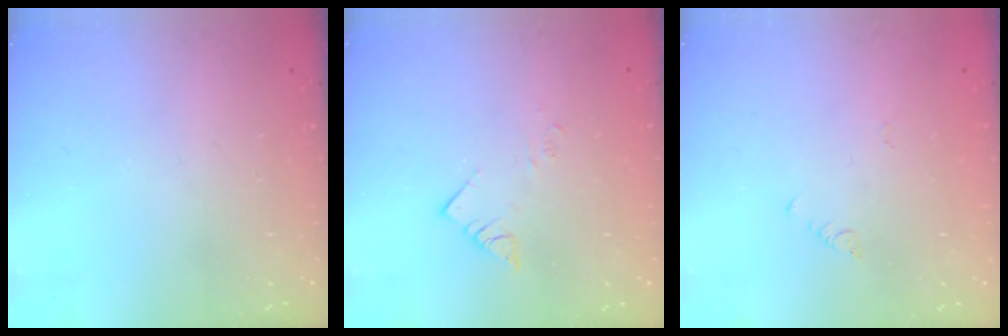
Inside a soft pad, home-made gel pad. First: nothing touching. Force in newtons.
{"total": 3.4, "press": 3.4, "slide": 0.1}
{"total": 1.9, "press": 1.9, "slide": 0.4}